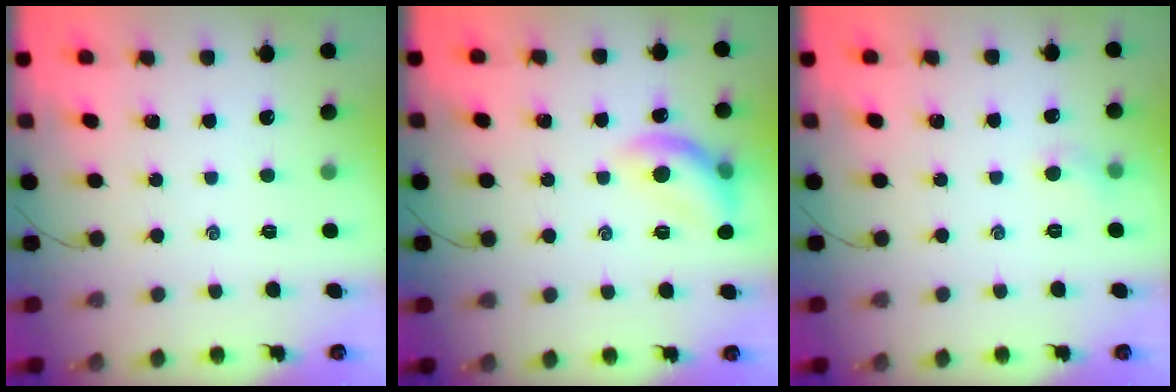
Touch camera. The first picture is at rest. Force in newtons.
{"total": 13.0, "press": 12.9, "slide": 0.9}
{"total": 4.5, "press": 4.2, "slide": 1.6}